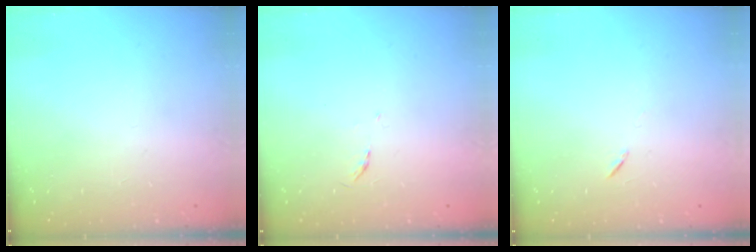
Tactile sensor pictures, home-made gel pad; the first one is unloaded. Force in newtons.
{"total": 3.1, "press": 3.0, "slide": 0.5}
{"total": 5.8, "press": 5.4, "slide": 2.1}